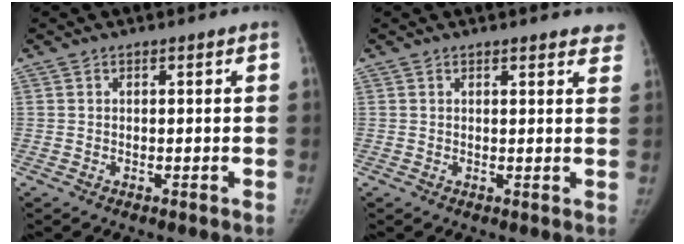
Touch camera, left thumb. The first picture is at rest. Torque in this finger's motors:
{"motor_torque": [-0.09, 0.15, -0.07, 0.26, 0.00]}